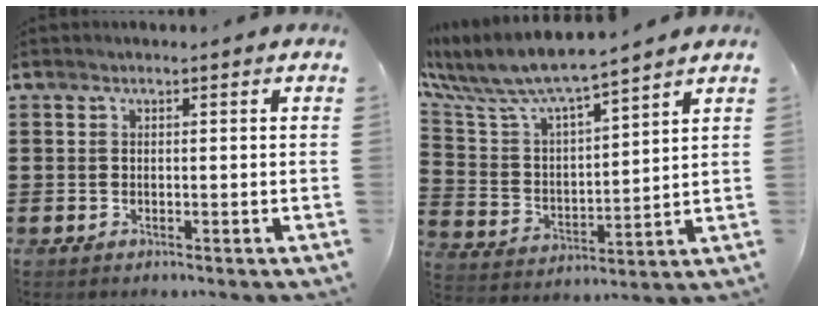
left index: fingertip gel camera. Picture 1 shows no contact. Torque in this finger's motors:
{"motor_torque": [1.29, -0.85, 0.46, 0.21]}